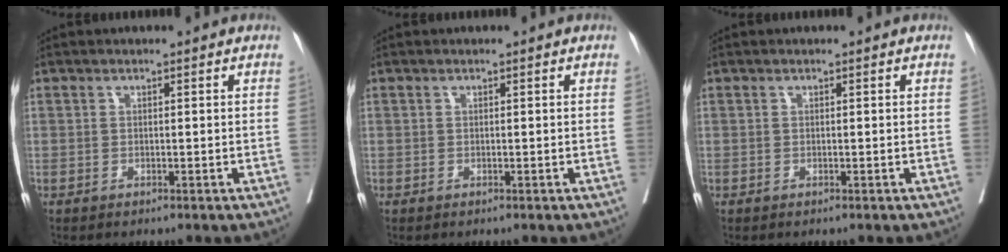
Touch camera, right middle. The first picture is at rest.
{"total": 0.0}
{"total": 0.0}